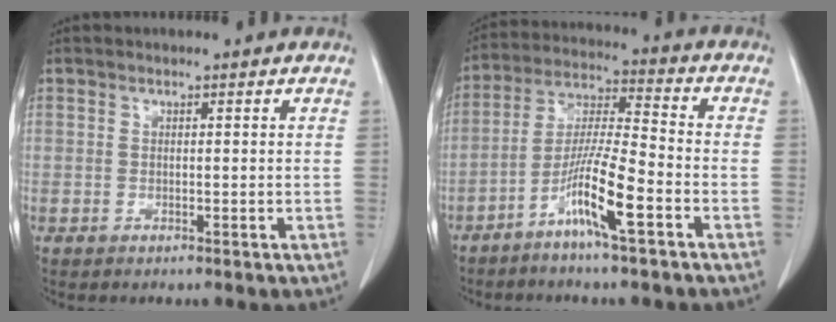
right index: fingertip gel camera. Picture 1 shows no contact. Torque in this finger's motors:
{"motor_torque": [1.48, -0.66, 0.35, 0.19]}